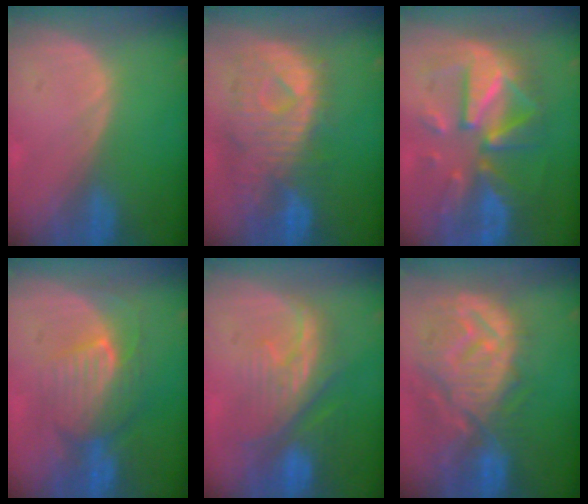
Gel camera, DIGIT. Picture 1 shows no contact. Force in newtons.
{"total": 11.4, "press": 9.9, "slide": 5.7}
{"total": 11.8, "press": 11.7, "slide": 1.2}
{"total": 8.0, "press": 8.0, "slide": 0.7}
{"total": 9.8, "press": 9.0, "slide": 4.1}
{"total": 12.7, "press": 11.3, "slide": 5.9}